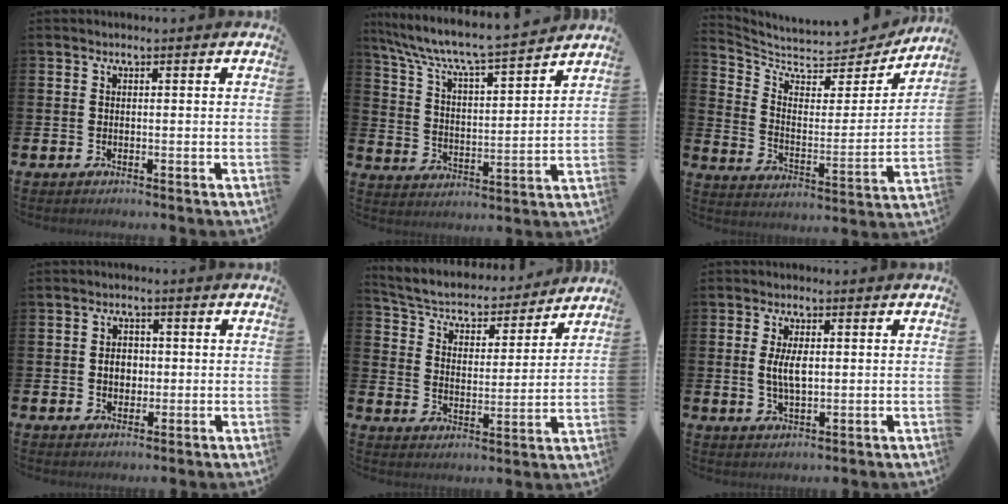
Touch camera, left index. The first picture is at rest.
{"total": 7.7, "force": [7.3, 0.3, 2.6], "torque": [-0.085, -0.058, 0.121]}
{"total": 7.4, "force": [6.8, 2.3, 1.7], "torque": [-0.068, -0.060, 0.112]}
{"total": 2.9, "force": [0.0, 2.3, 1.7], "torque": [-0.008, -0.003, -0.010]}
{"total": 5.0, "force": [4.7, 1.6, 1.0], "torque": [-0.050, -0.041, 0.073]}
{"total": 4.2, "force": [0.7, 1.9, 3.7], "torque": [-0.063, 0.002, 0.007]}